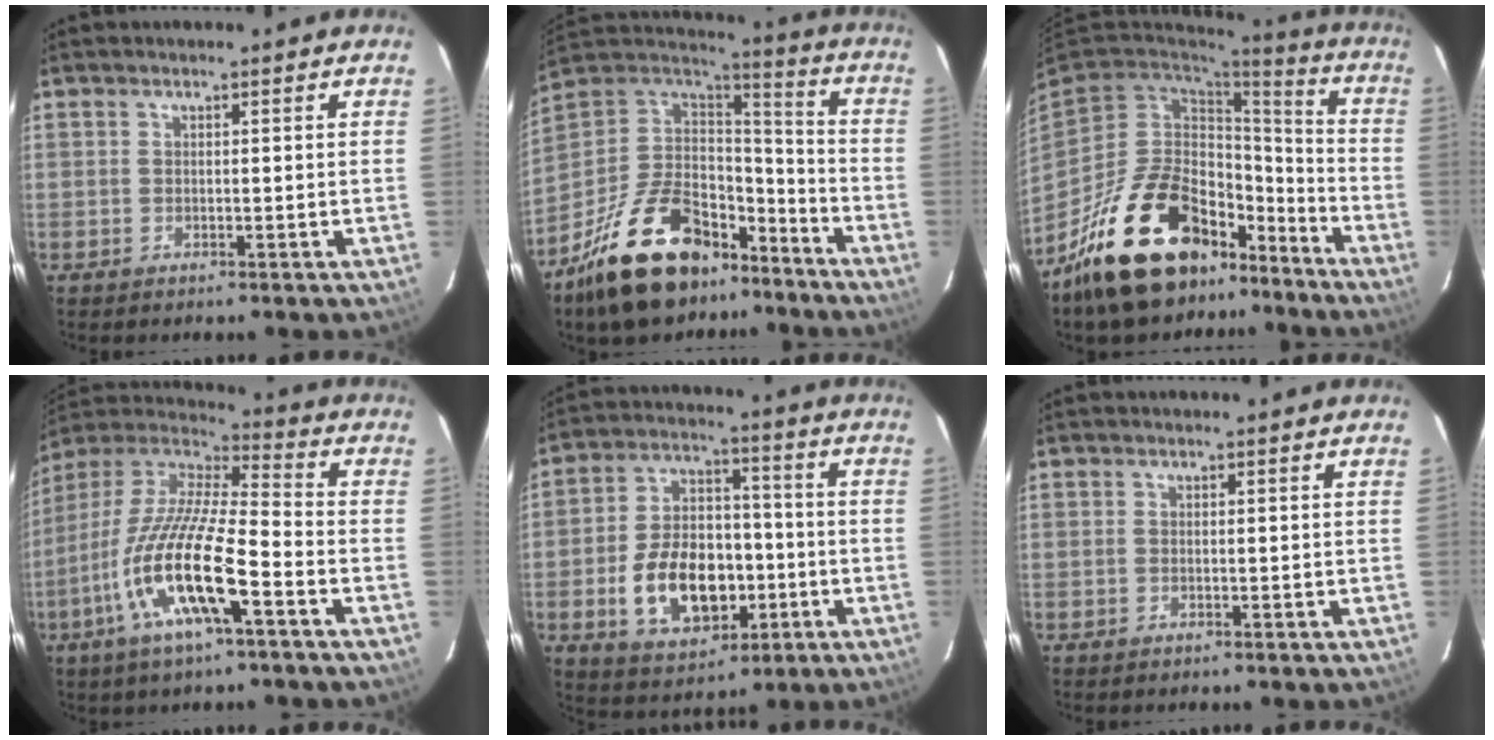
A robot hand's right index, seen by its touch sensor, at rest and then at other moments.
{"total": 26.6, "force": [-17.9, 13.4, 14.5], "torque": [-0.299, 0.012, -0.273]}
{"total": 25.1, "force": [-17.4, 12.5, 13.0], "torque": [-0.248, 0.023, -0.257]}
{"total": 18.1, "force": [-7.8, 3.7, 16.0], "torque": [-0.312, -0.025, -0.156]}
{"total": 15.8, "force": [-4.5, 10.1, 11.3], "torque": [-0.228, 0.015, -0.057]}
{"total": 0.0}